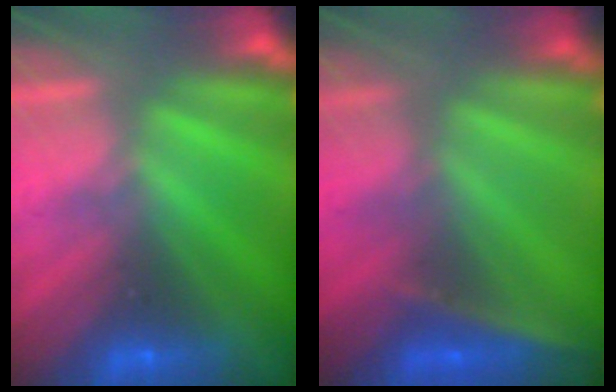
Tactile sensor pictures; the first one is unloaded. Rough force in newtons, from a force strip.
{"total": 2.8}